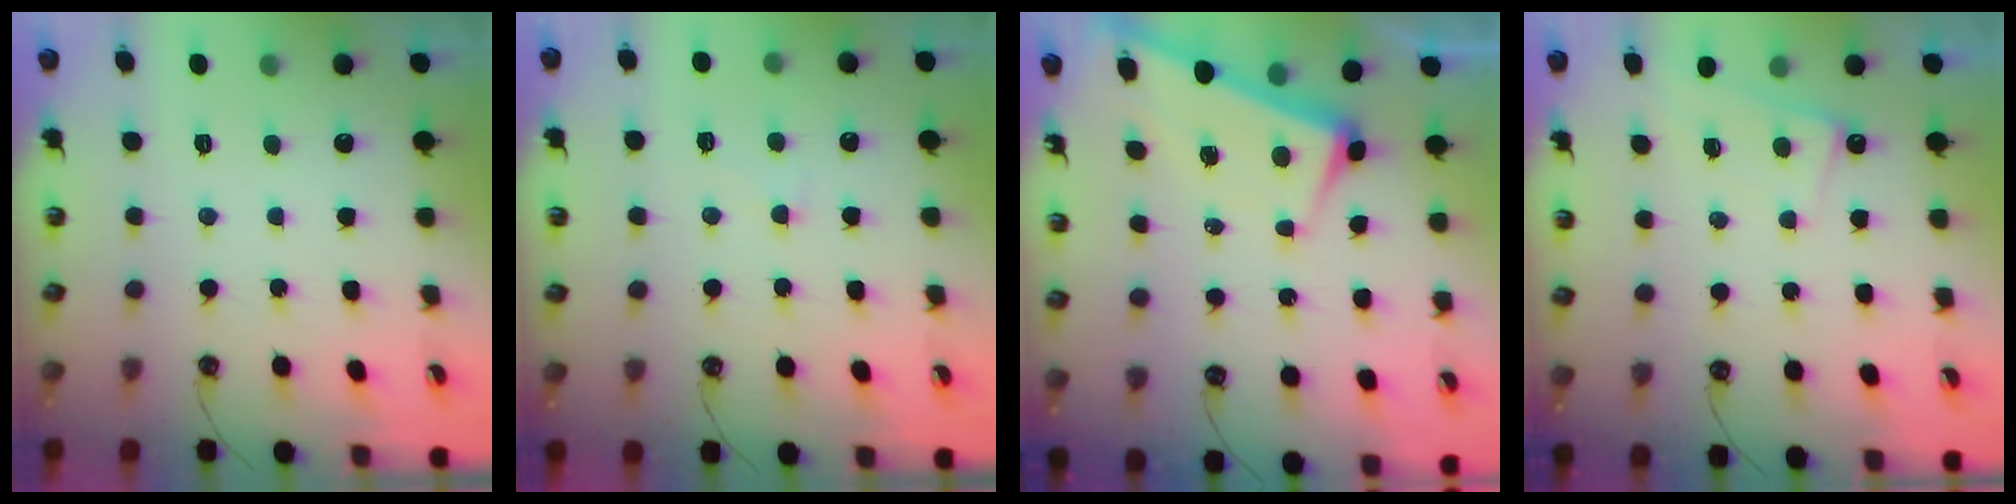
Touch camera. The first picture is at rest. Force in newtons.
{"total": 1.8, "press": 1.7, "slide": 0.6}
{"total": 1.9, "press": 1.8, "slide": 0.6}
{"total": 0.7, "press": 0.7, "slide": 0.3}